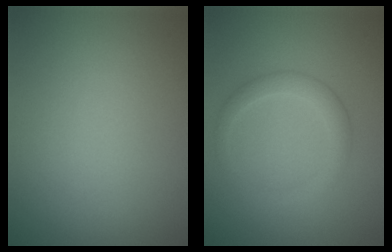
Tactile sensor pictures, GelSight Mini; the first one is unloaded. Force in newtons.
{"total": 2.4, "press": 2.4, "slide": 0.1}